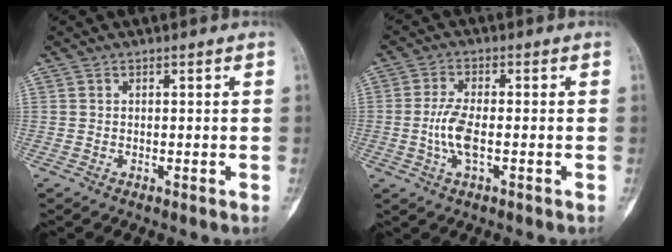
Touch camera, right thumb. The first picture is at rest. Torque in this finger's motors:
{"motor_torque": [1.18, 0.57, 0.40, -1.02, 0.24]}